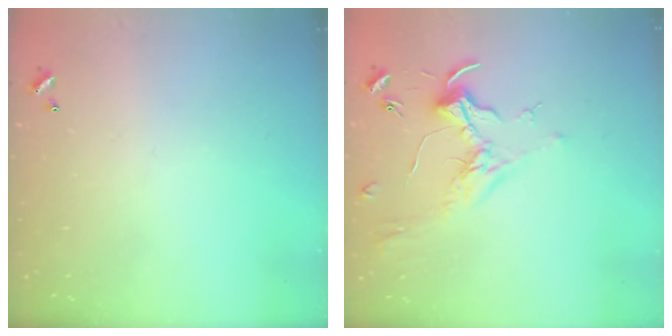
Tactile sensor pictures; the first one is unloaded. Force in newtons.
{"total": 1.7, "press": 1.5, "slide": 0.8}